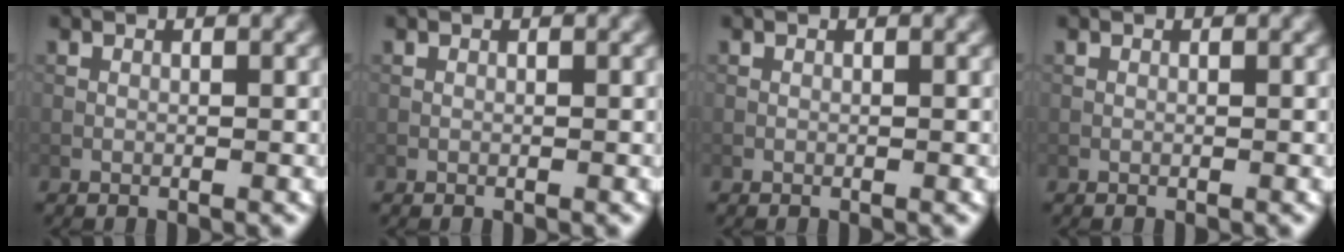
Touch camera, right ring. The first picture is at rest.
{"total": 0.0}
{"total": 0.0}
{"total": 0.0}